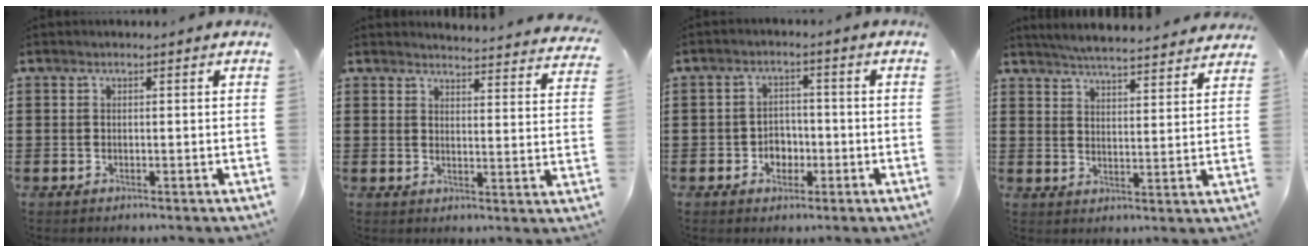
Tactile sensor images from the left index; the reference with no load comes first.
{"total": 3.5, "force": [3.5, -0.3, 0.3], "torque": [-0.013, -0.028, 0.059]}
{"total": 3.2, "force": [-1.3, 2.6, 1.4], "torque": [-0.034, 0.004, -0.029]}
{"total": 4.9, "force": [4.8, -0.5, 0.9], "torque": [-0.036, -0.029, 0.084]}